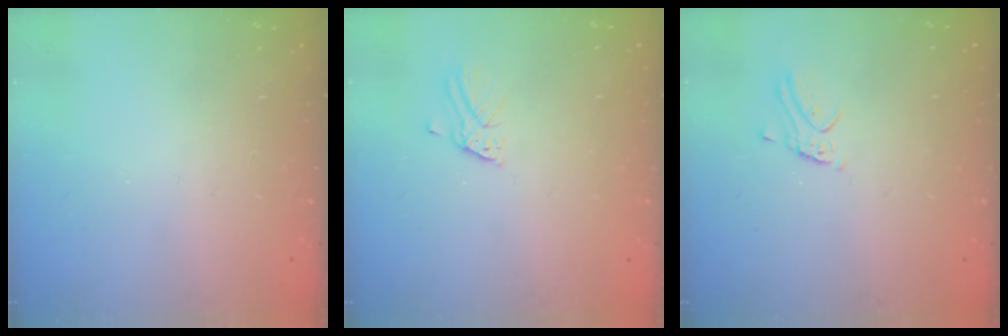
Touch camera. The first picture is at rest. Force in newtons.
{"total": 1.7, "press": 1.7, "slide": 0.1}
{"total": 2.2, "press": 2.2, "slide": 0.1}